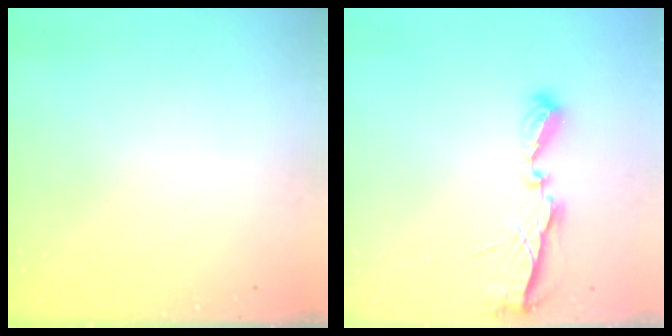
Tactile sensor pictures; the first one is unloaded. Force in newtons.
{"total": 6.2, "press": 6.2, "slide": 0.0}